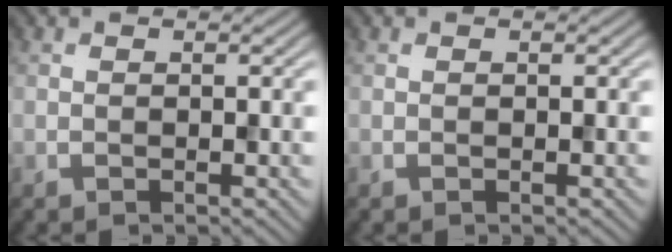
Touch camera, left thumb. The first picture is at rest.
{"total": 0.0}